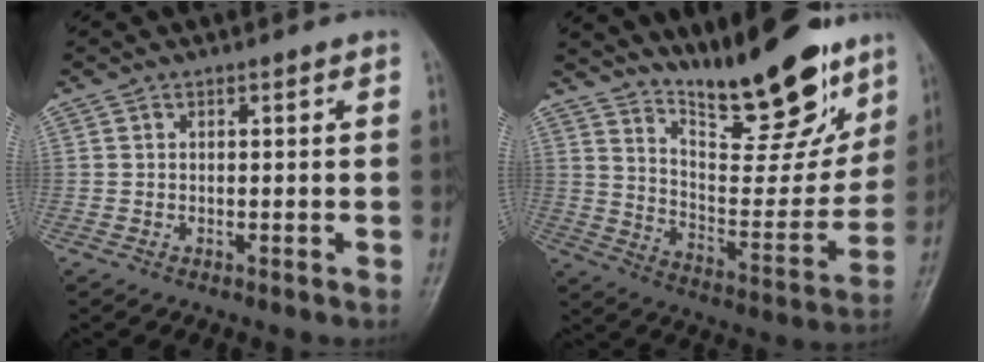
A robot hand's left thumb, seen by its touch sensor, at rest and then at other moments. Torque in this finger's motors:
{"motor_torque": [0.69, 0.45, 1.41, -1.36, 0.22]}